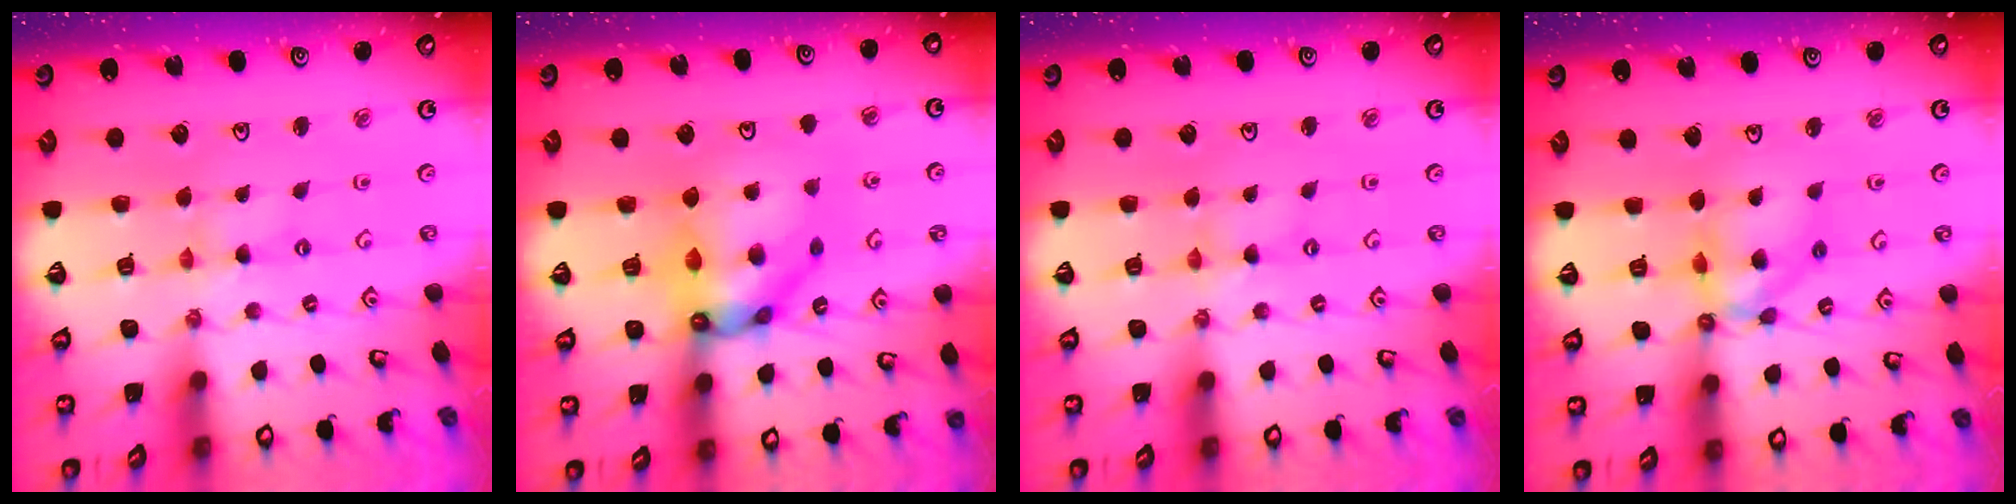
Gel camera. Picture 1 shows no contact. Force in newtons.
{"total": 14.1, "press": 14.0, "slide": 1.4}
{"total": 0.9, "press": 0.8, "slide": 0.2}
{"total": 12.2, "press": 12.2, "slide": 1.2}